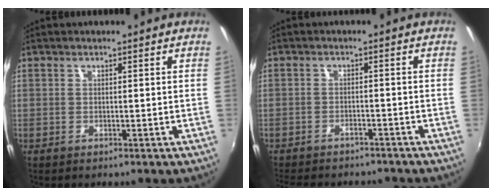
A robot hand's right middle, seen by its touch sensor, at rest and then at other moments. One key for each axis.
{"total": 9.9, "fx": -8.6, "fy": 3.2, "fz": 3.6, "tx": -0.090, "ty": -0.017, "tz": -0.126}